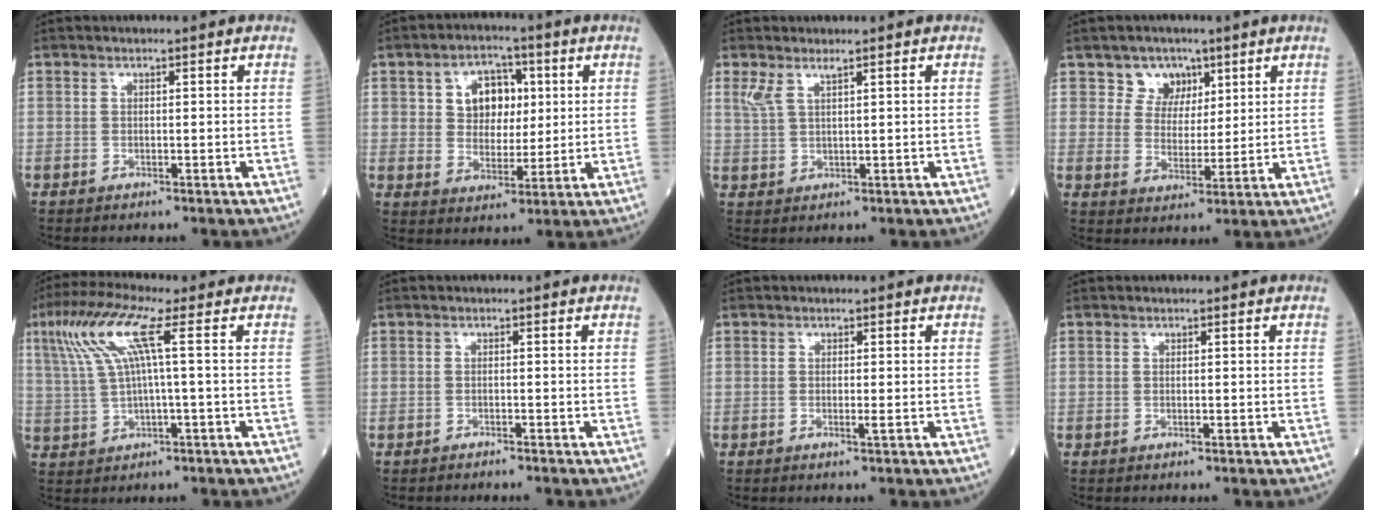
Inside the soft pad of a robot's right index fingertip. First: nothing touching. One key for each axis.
{"total": 7.6, "fx": 2.2, "fy": 5.4, "fz": 4.9, "tx": -0.076, "ty": 0.019, "tz": 0.039}
{"total": 2.5, "fx": 1.7, "fy": 0.4, "fz": 1.8, "tx": -0.048, "ty": 0.010, "tz": 0.043}
{"total": 5.3, "fx": 3.2, "fy": 4.2, "fz": 0.8, "tx": -0.011, "ty": 0.005, "tz": 0.058}
{"total": 8.8, "fx": 2.4, "fy": -0.2, "fz": 8.5, "tx": -0.188, "ty": 0.028, "tz": 0.052}
{"total": 1.9, "fx": -1.8, "fy": 0.1, "fz": 0.5, "tx": -0.010, "ty": -0.001, "tz": -0.022}
{"total": 0.7, "fx": -0.3, "fy": -0.1, "fz": 0.7, "tx": -0.012, "ty": -0.001, "tz": -0.007}
{"total": 0.0}